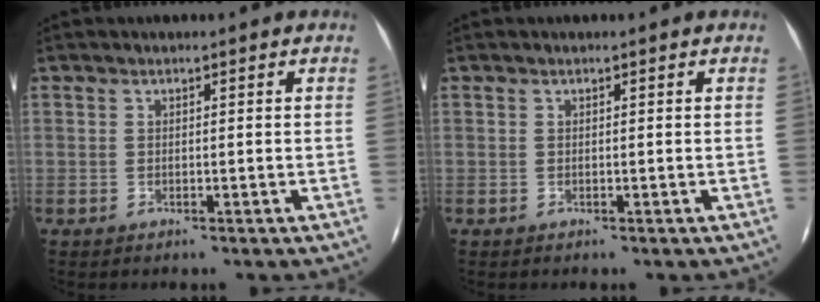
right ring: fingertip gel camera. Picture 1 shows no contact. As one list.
[{"total": 0.0}]